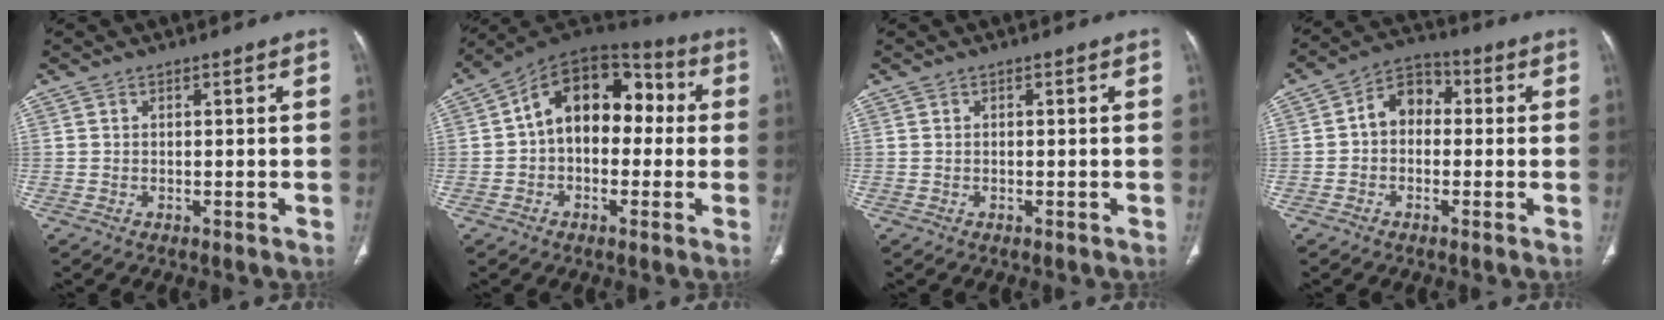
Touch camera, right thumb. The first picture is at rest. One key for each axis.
{"total": 15.6, "fx": 0.8, "fy": 10.6, "fz": 11.4, "tx": -0.123, "ty": 0.053, "tz": -0.002}
{"total": 0.0}
{"total": 7.3, "fx": 0.0, "fy": 5.7, "fz": 4.6, "tx": -0.051, "ty": 0.026, "tz": -0.016}